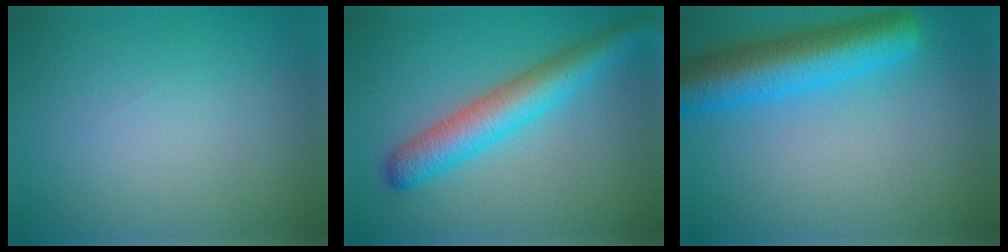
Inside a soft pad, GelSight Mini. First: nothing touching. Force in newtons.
{"total": 5.6, "press": 5.6, "slide": 0.2}
{"total": 7.7, "press": 7.7, "slide": 0.3}